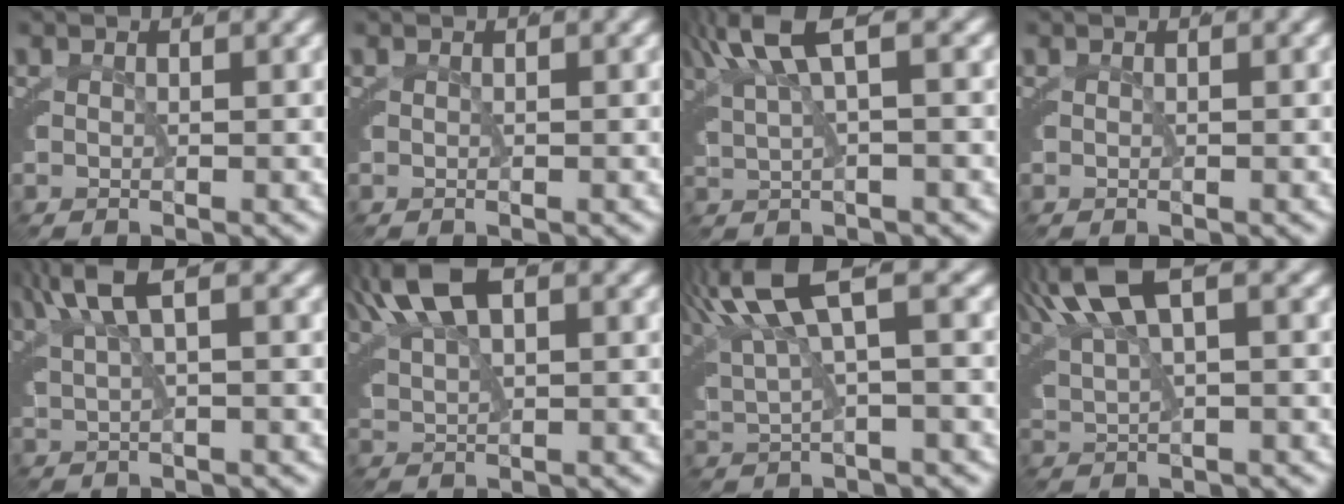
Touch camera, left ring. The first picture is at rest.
{"total": 0.0}
{"total": 5.6, "force": [3.2, 1.5, 4.4], "torque": [-0.079, 0.016, 0.051]}
{"total": 0.0}
{"total": 4.2, "force": [2.3, 0.8, 3.5], "torque": [-0.059, 0.016, 0.037]}
{"total": 5.1, "force": [3.3, 1.8, 3.4], "torque": [-0.086, 0.006, 0.060]}
{"total": 6.1, "force": [3.1, 2.2, 4.8], "torque": [-0.103, 0.013, 0.051]}
{"total": 6.3, "force": [3.8, 2.1, 4.5], "torque": [-0.093, 0.014, 0.064]}